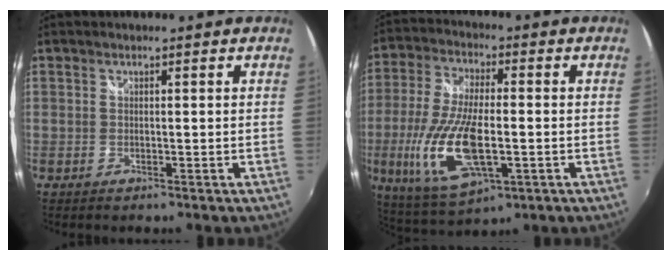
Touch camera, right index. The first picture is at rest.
{"total": 16.6, "force": [-3.4, 6.1, 15.0], "torque": [-0.318, -0.016, -0.059]}